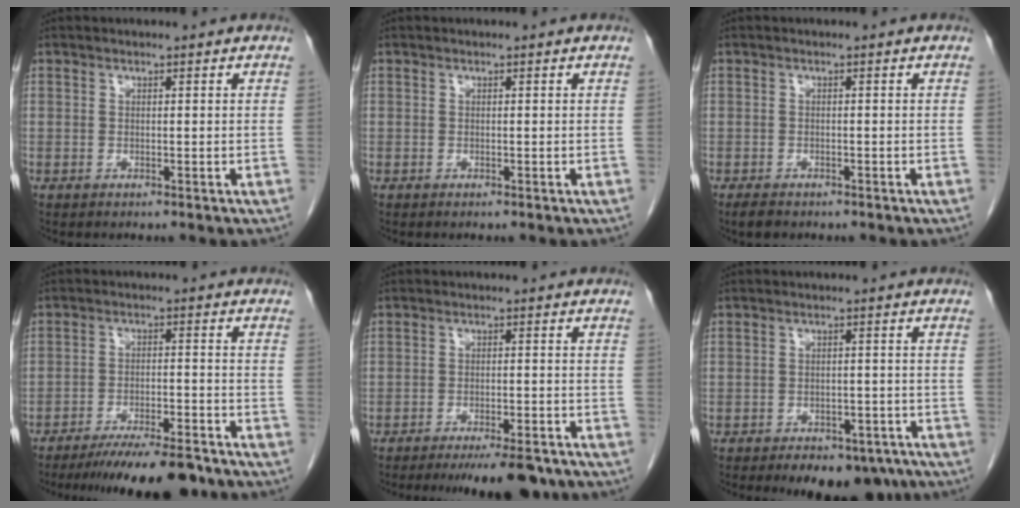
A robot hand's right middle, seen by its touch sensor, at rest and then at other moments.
{"total": 0.0}
{"total": 2.2, "force": [-1.7, 0.9, 1.0], "torque": [-0.024, -0.004, -0.022]}
{"total": 12.7, "force": [-10.6, 1.9, 6.8], "torque": [-0.096, -0.009, -0.163]}
{"total": 9.7, "force": [-8.0, 2.0, 5.0], "torque": [-0.060, -0.012, -0.112]}
{"total": 10.9, "force": [-8.0, 5.4, 5.2], "torque": [-0.062, 0.006, -0.104]}